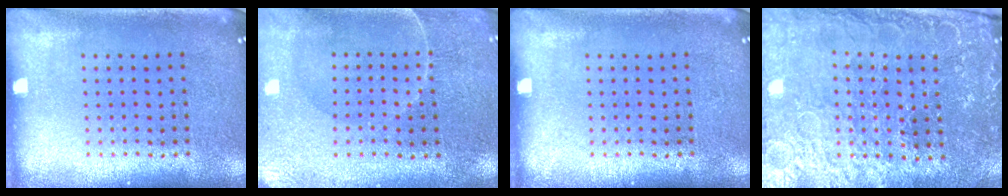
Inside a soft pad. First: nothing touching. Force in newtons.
{"total": 0.6, "press": 0.4, "slide": 0.5}
{"total": 0.0}
{"total": 3.2, "press": 3.1, "slide": 0.4}